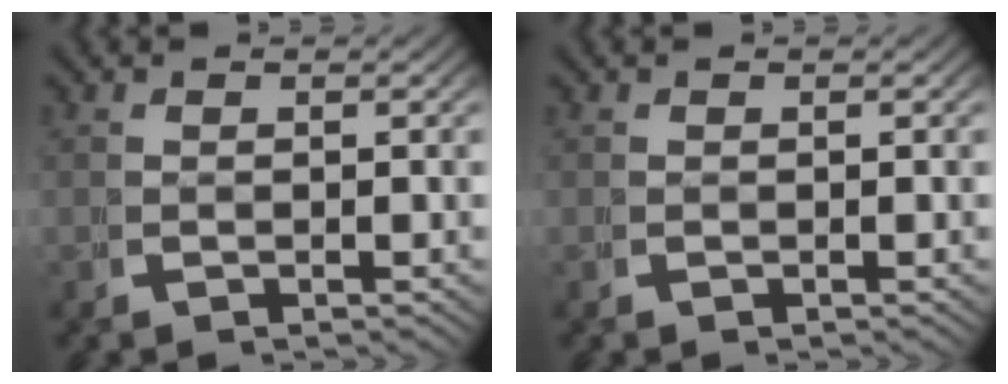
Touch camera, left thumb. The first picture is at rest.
{"total": 0.0}